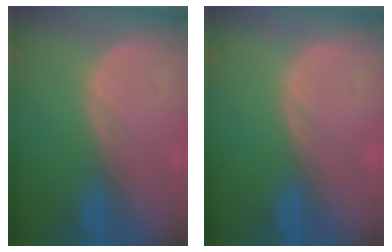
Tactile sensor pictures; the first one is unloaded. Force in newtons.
{"total": 0.0}